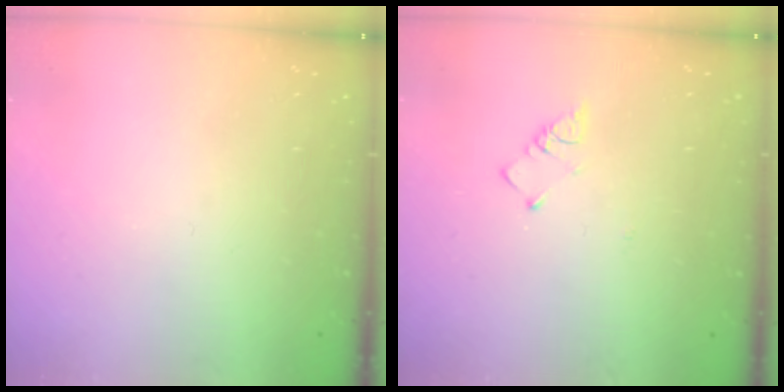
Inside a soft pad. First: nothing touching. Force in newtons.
{"total": 2.6, "press": 2.6, "slide": 0.5}